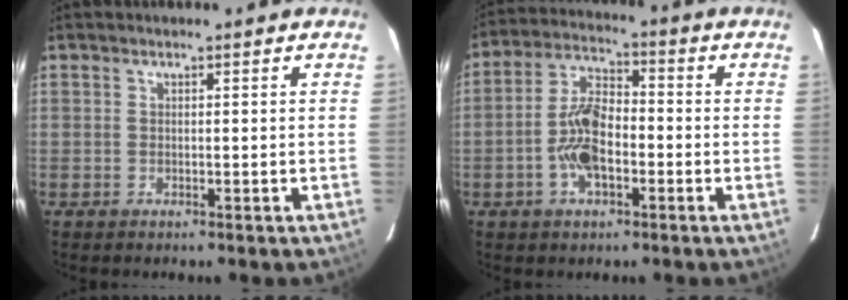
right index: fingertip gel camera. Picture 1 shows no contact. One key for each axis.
{"total": 8.6, "fx": -2.3, "fy": 3.6, "fz": 7.5, "tx": -0.157, "ty": 0.016, "tz": -0.046}